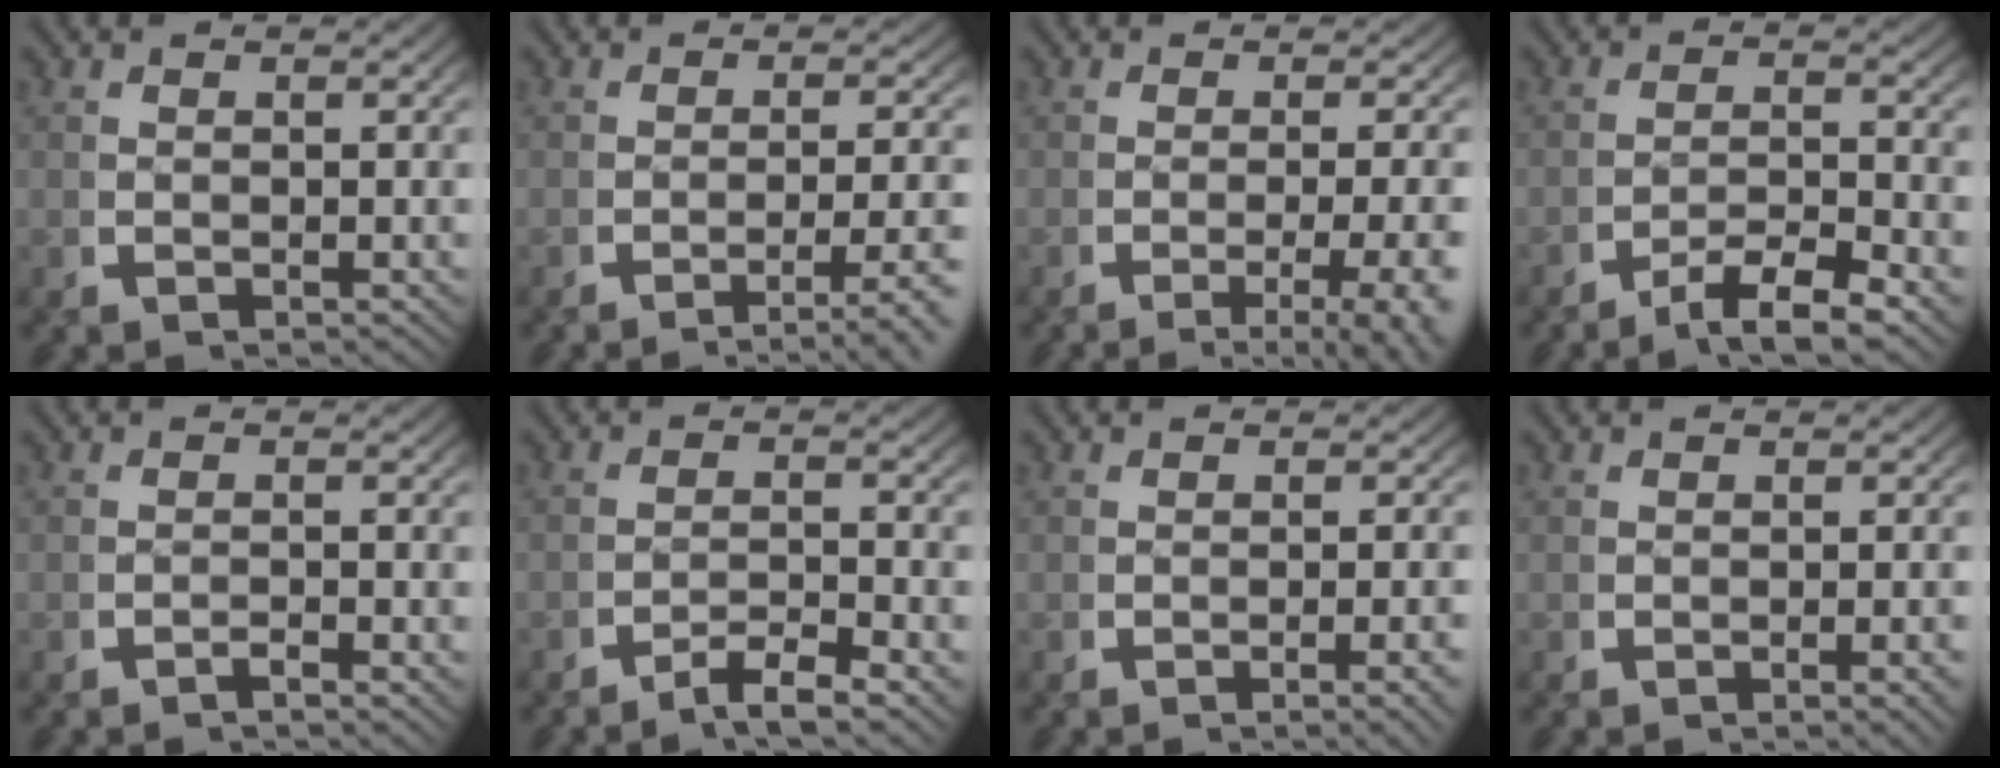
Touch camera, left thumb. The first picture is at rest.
{"total": 4.9, "force": [-3.3, 1.1, 3.5], "torque": [-0.056, -0.005, -0.048]}
{"total": 6.2, "force": [-3.6, 2.1, 4.5], "torque": [-0.073, -0.019, -0.045]}
{"total": 4.2, "force": [-2.5, 1.6, 3.0], "torque": [-0.044, -0.006, -0.042]}
{"total": 1.0, "force": [-0.9, -0.1, 0.4], "torque": [-0.005, 0.003, -0.022]}
{"total": 2.7, "force": [-2.0, 0.6, 1.7], "torque": [-0.026, -0.004, -0.037]}
{"total": 2.2, "force": [-0.9, 0.1, 2.0], "torque": [-0.030, 0.006, -0.017]}
{"total": 1.3, "force": [-0.4, 0.0, 1.2], "torque": [-0.021, 0.006, -0.009]}